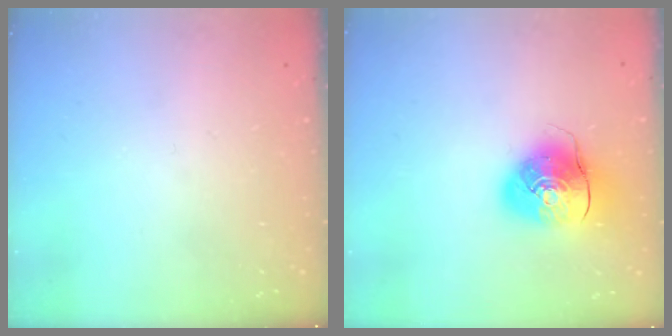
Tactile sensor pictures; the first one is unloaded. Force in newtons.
{"total": 10.6, "press": 10.5, "slide": 1.8}